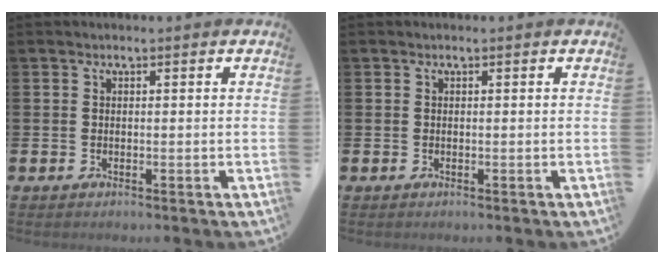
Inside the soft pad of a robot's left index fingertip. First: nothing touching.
{"total": 0.0}